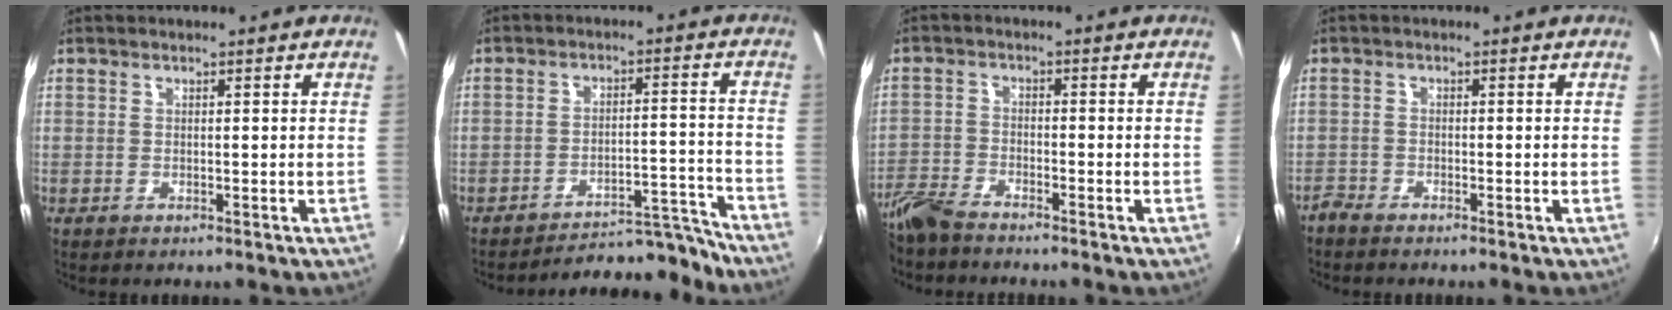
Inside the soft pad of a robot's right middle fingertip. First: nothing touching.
{"total": 12.4, "force": [-12.2, 1.1, 2.0], "torque": [-0.036, 0.032, -0.168]}
{"total": 6.4, "force": [-5.7, 1.4, 2.5], "torque": [-0.063, -0.014, -0.117]}
{"total": 2.1, "force": [-2.0, 0.5, 0.3], "torque": [-0.012, -0.007, -0.045]}